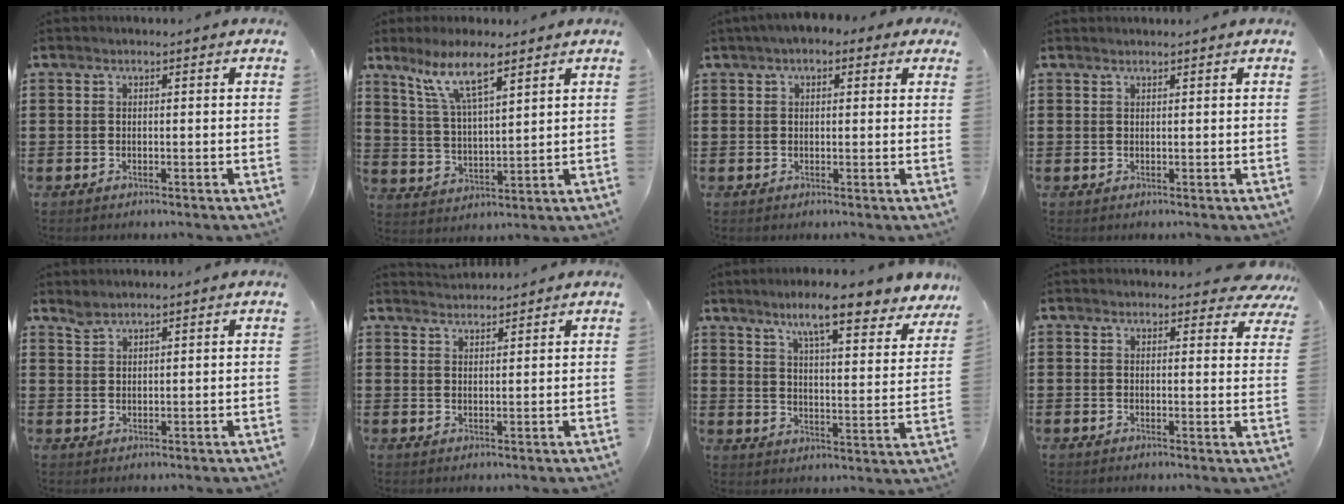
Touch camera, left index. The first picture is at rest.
{"total": 8.8, "force": [6.0, 1.7, 6.1], "torque": [-0.135, -0.008, 0.105]}
{"total": 2.3, "force": [0.9, 1.8, 1.1], "torque": [-0.029, 0.012, 0.015]}
{"total": 0.7, "force": [0.6, -0.1, 0.2], "torque": [-0.005, -0.003, 0.013]}
{"total": 1.8, "force": [1.7, 0.3, 0.3], "torque": [-0.010, -0.001, 0.034]}
{"total": 2.1, "force": [2.1, 0.0, -0.2], "torque": [-0.001, -0.003, 0.041]}
{"total": 9.4, "force": [7.5, 0.6, 5.5], "torque": [-0.107, -0.041, 0.122]}
{"total": 3.2, "force": [2.8, 0.9, 1.2], "torque": [-0.016, -0.011, 0.048]}